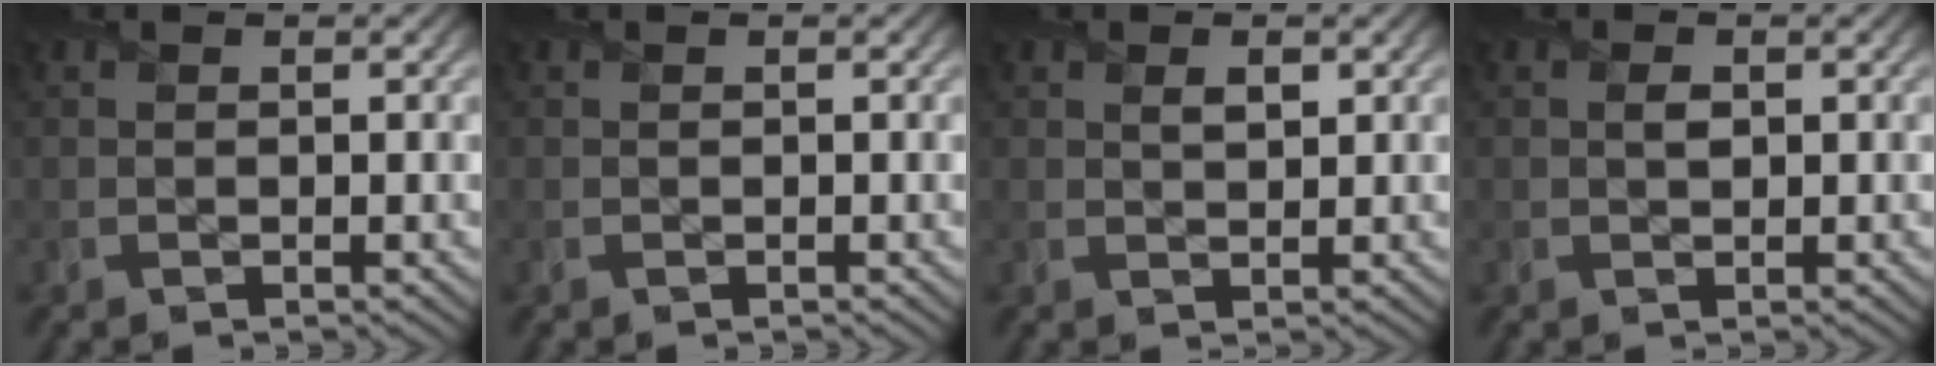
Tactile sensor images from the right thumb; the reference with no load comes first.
{"total": 0.0}
{"total": 1.5, "force": [0.8, 0.8, 1.0], "torque": [-0.014, -0.006, 0.017]}
{"total": 1.0, "force": [0.2, 0.7, 0.7], "torque": [-0.010, -0.002, 0.004]}